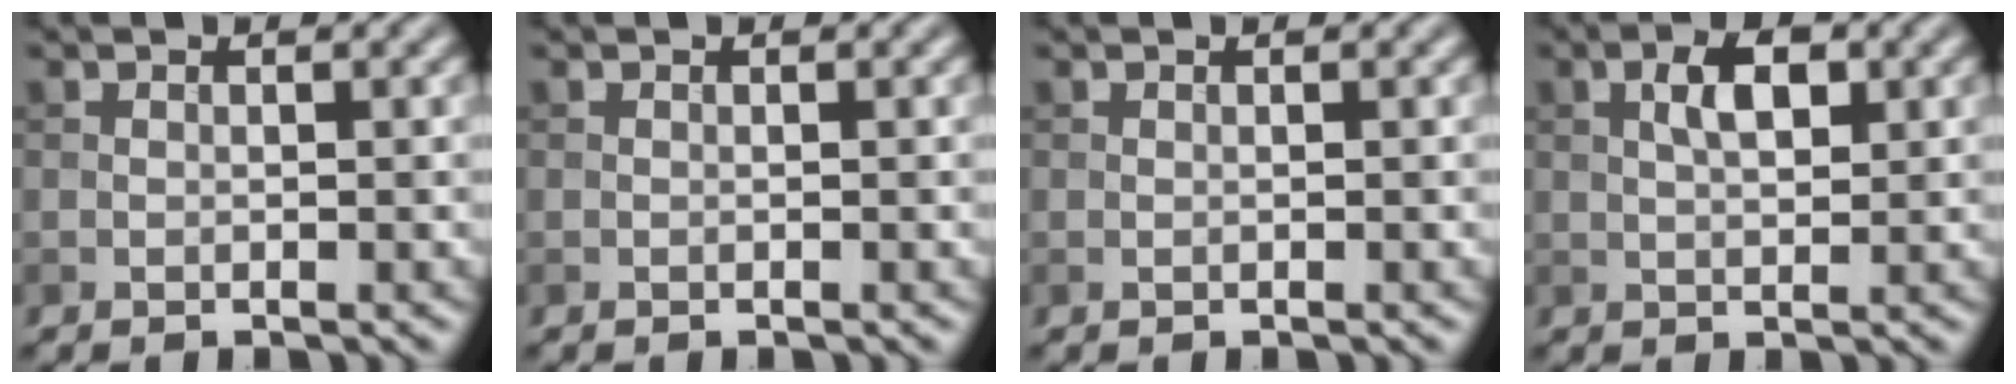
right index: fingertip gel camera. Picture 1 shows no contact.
{"total": 0.0}
{"total": 0.0}
{"total": 3.1, "force": [0.8, 1.5, 2.6], "torque": [-0.048, 0.005, 0.013]}